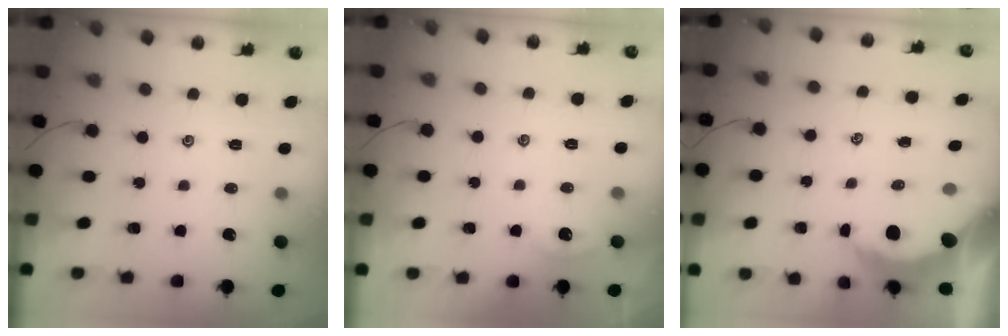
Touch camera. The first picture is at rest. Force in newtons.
{"total": 0.0}
{"total": 5.9, "press": 5.8, "slide": 0.9}